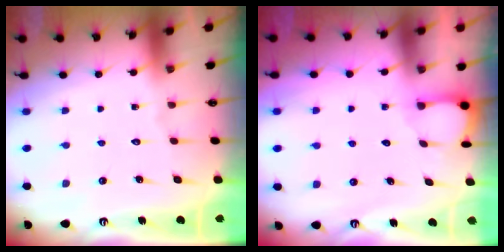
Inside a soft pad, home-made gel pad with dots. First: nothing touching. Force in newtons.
{"total": 2.0, "press": 2.0, "slide": 0.2}